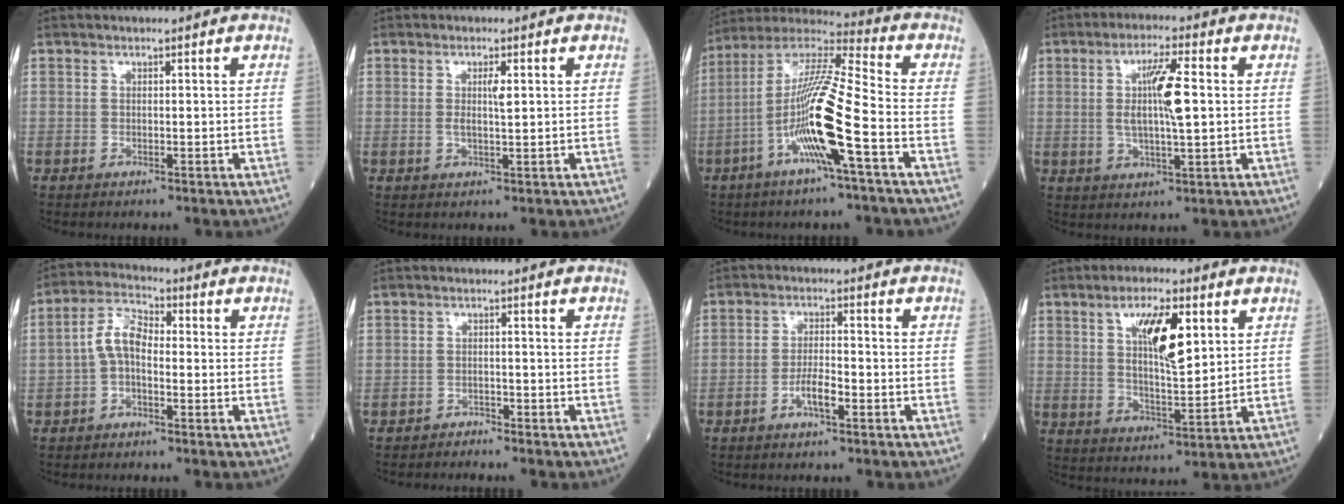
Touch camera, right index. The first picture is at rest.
{"total": 2.2, "force": [0.5, 0.2, 2.1], "torque": [-0.041, -0.001, 0.008]}
{"total": 15.2, "force": [-4.8, 0.1, 14.5], "torque": [-0.285, 0.002, -0.099]}
{"total": 8.0, "force": [0.9, 0.9, 7.9], "torque": [-0.146, 0.002, 0.016]}
{"total": 5.5, "force": [-0.7, 2.6, 4.8], "torque": [-0.095, 0.018, -0.020]}
{"total": 1.4, "force": [-1.4, 0.0, -0.3], "torque": [0.006, -0.005, -0.023]}
{"total": 3.6, "force": [-1.8, 0.7, 3.0], "torque": [-0.057, 0.003, -0.033]}
{"total": 9.8, "force": [3.7, 2.3, 8.7], "torque": [-0.155, 0.002, 0.069]}